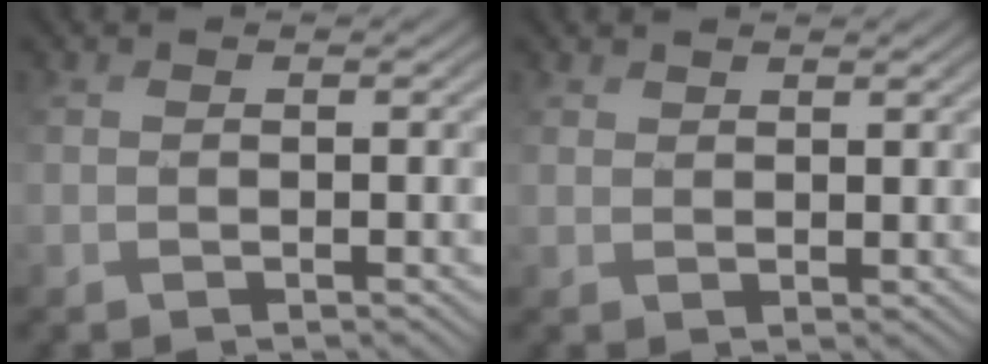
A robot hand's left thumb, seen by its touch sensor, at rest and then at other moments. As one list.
[{"total": 1.7, "force": [1.2, -0.3, -1.2], "torque": [0.013, 0.000, 0.028]}]